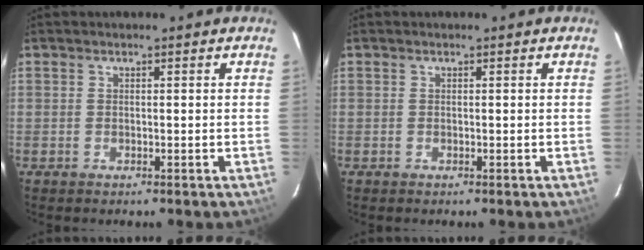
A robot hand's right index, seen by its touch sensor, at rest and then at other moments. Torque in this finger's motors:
{"motor_torque": [0.00, 0.00, 0.00, 0.00]}